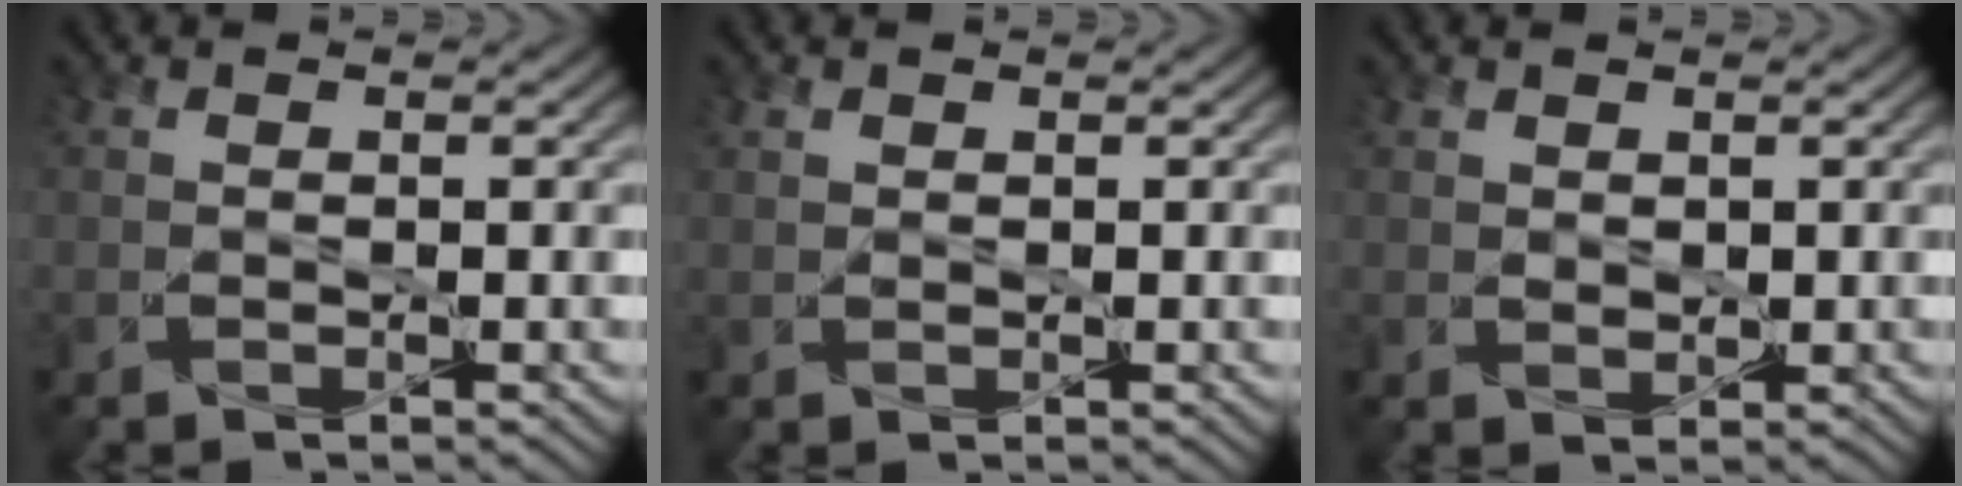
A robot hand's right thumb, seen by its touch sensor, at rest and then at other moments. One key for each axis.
{"total": 0.8, "fx": 0.4, "fy": 0.6, "fz": 0.4, "tx": -0.010, "ty": 0.000, "tz": 0.009}
{"total": 1.1, "fx": 0.8, "fy": 0.7, "fz": 0.2, "tx": -0.010, "ty": -0.001, "tz": 0.018}